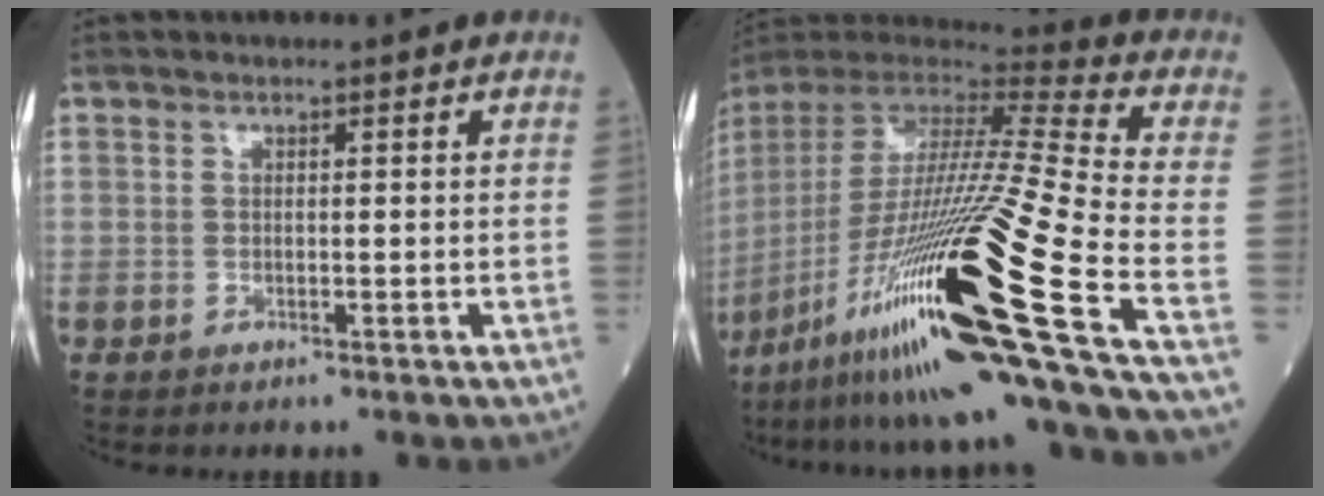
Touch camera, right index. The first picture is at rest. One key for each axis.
{"total": 34.2, "fx": -15.5, "fy": 0.0, "fz": 30.4, "tx": -0.560, "ty": -0.063, "tz": -0.288}